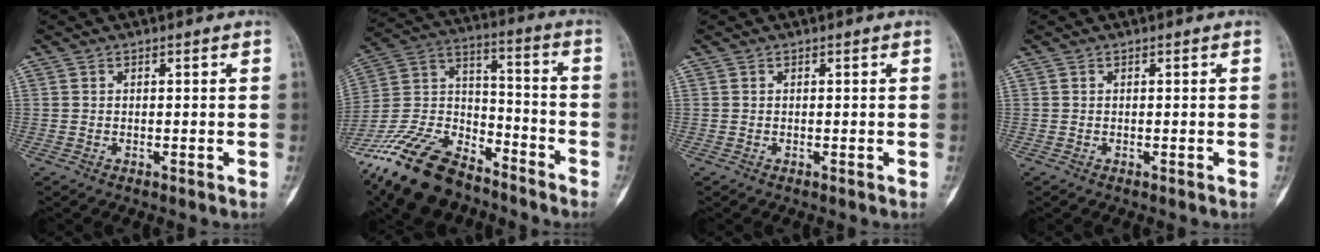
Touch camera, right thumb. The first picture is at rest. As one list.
[{"total": 21.4, "force": [-15.9, 9.9, 10.4], "torque": [-0.218, 0.069, -0.295]}, {"total": 0.0}, {"total": 0.0}]